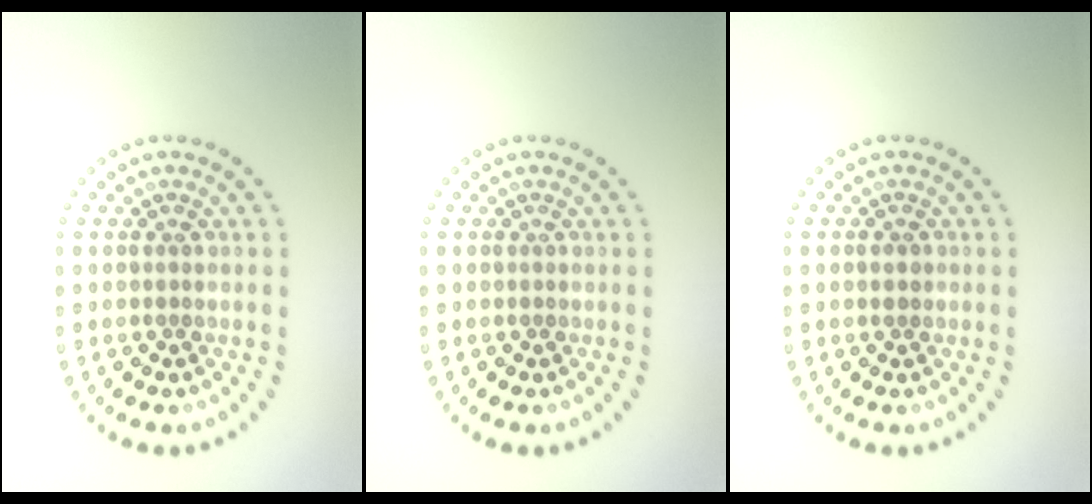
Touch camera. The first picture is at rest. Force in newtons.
{"total": 0.0}
{"total": 1.1, "press": 1.0, "slide": 0.2}